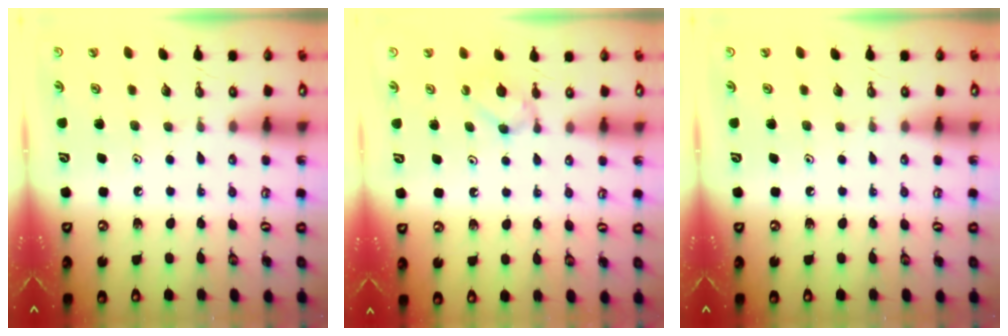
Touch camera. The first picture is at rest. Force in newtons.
{"total": 3.0, "press": 2.9, "slide": 0.7}
{"total": 0.0}